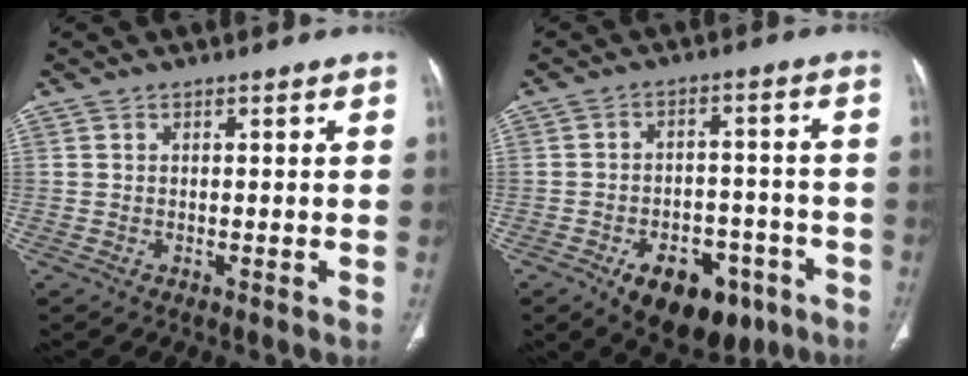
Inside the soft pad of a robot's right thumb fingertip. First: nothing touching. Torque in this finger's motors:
{"motor_torque": [1.12, 1.38, -0.01, -0.08, 0.09]}